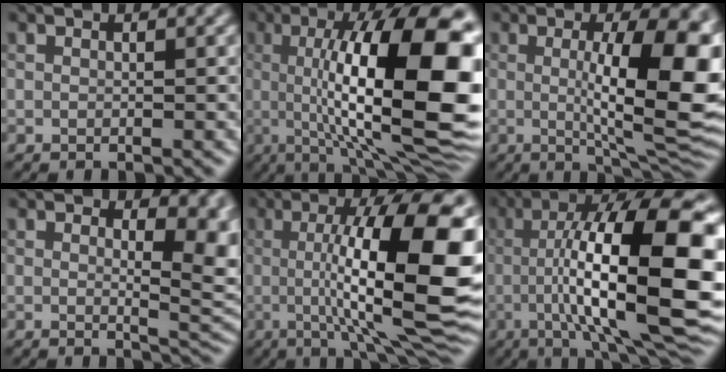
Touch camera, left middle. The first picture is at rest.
{"total": 17.8, "force": [1.0, 5.1, 17.0], "torque": [-0.223, 0.020, 0.008]}
{"total": 12.6, "force": [0.7, 3.2, 12.1], "torque": [-0.165, -0.008, 0.017]}
{"total": 6.6, "force": [1.6, 3.0, 5.6], "torque": [-0.040, -0.007, 0.027]}
{"total": 16.1, "force": [0.3, 4.3, 15.5], "torque": [-0.213, 0.009, -0.001]}
{"total": 16.2, "force": [-1.1, 4.0, 15.6], "torque": [-0.222, 0.030, -0.010]}